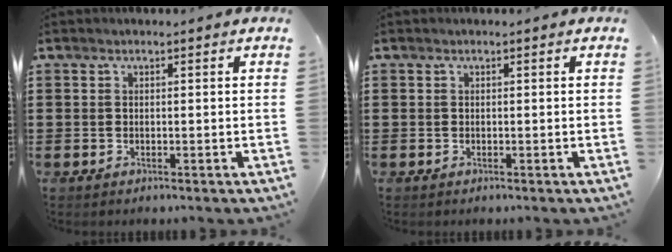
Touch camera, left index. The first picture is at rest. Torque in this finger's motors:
{"motor_torque": [0.00, 0.00, 0.00, 0.00]}